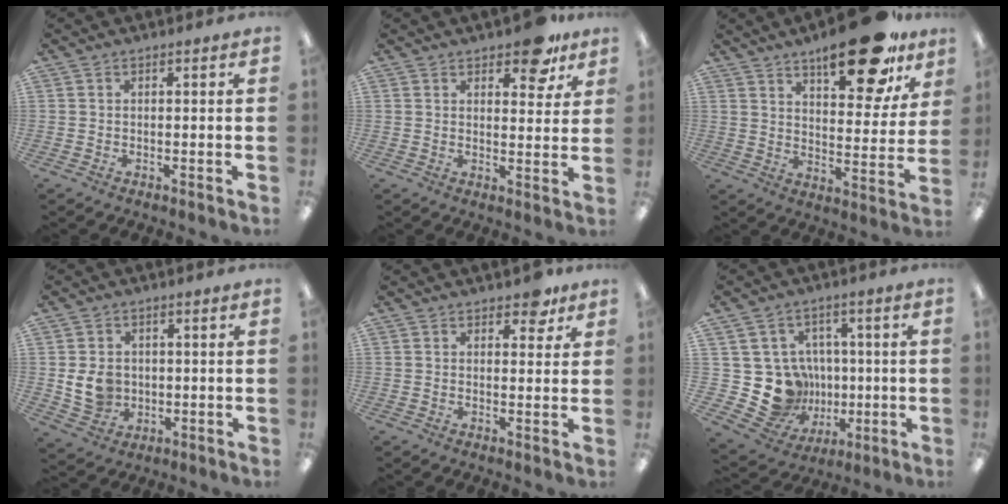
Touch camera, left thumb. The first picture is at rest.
{"total": 8.6, "force": [6.1, 3.7, 4.8], "torque": [-0.051, -0.031, 0.102]}
{"total": 19.6, "force": [13.2, 7.2, 12.4], "torque": [-0.168, -0.077, 0.211]}
{"total": 7.5, "force": [0.0, 6.4, 3.9], "torque": [-0.075, 0.011, 0.006]}
{"total": 4.8, "force": [3.2, 2.4, 2.6], "torque": [-0.026, -0.008, 0.053]}
{"total": 16.8, "force": [-1.2, 15.6, 6.1], "torque": [-0.133, -0.005, 0.020]}